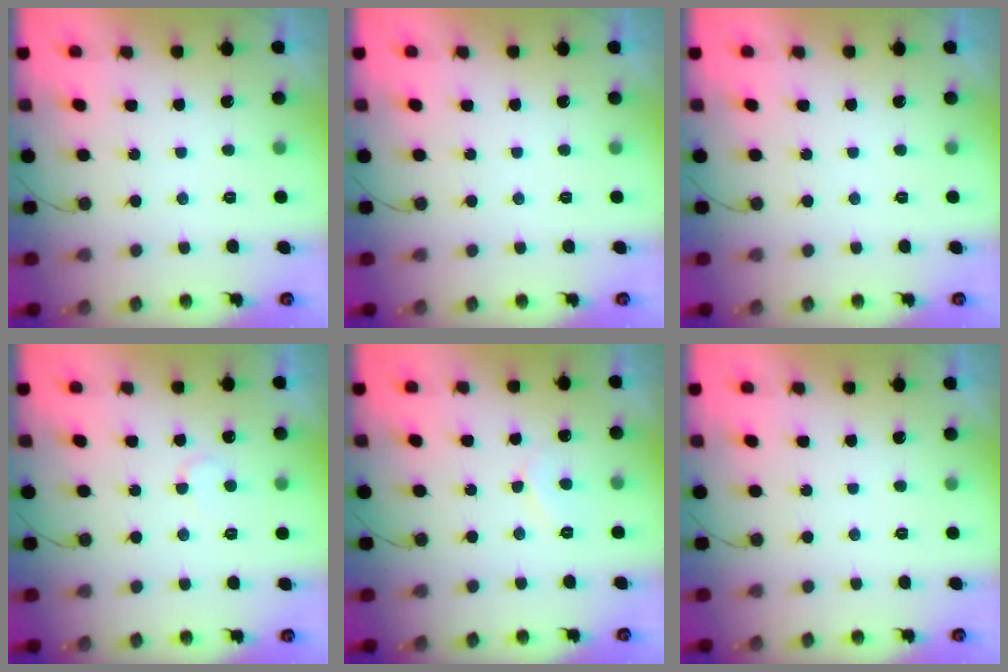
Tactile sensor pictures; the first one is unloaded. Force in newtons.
{"total": 0.0}
{"total": 0.0}
{"total": 3.3, "press": 3.2, "slide": 0.3}
{"total": 4.9, "press": 4.9, "slide": 0.5}
{"total": 0.0}